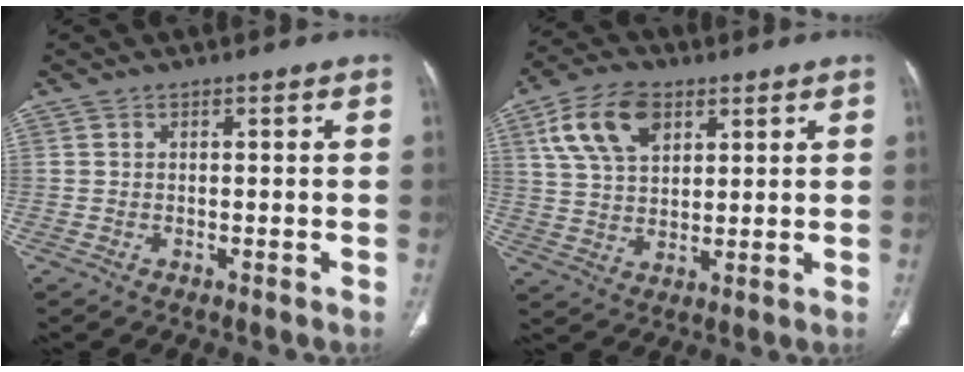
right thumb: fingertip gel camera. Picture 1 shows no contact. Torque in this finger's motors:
{"motor_torque": [-0.46, 0.77, 0.10, 0.16, 0.09]}